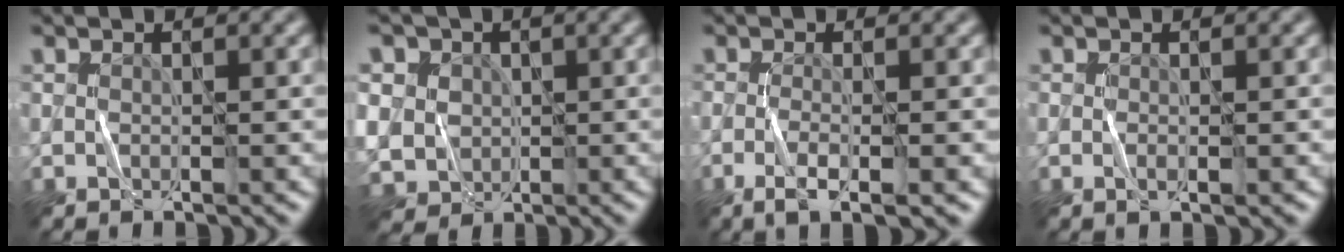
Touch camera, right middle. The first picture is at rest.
{"total": 7.8, "force": [1.7, 6.9, 3.2], "torque": [-0.081, 0.024, 0.010]}
{"total": 3.0, "force": [-1.4, 0.3, 2.6], "torque": [-0.055, 0.001, -0.027]}
{"total": 0.9, "force": [-0.2, 0.2, 0.9], "torque": [-0.019, 0.001, -0.003]}